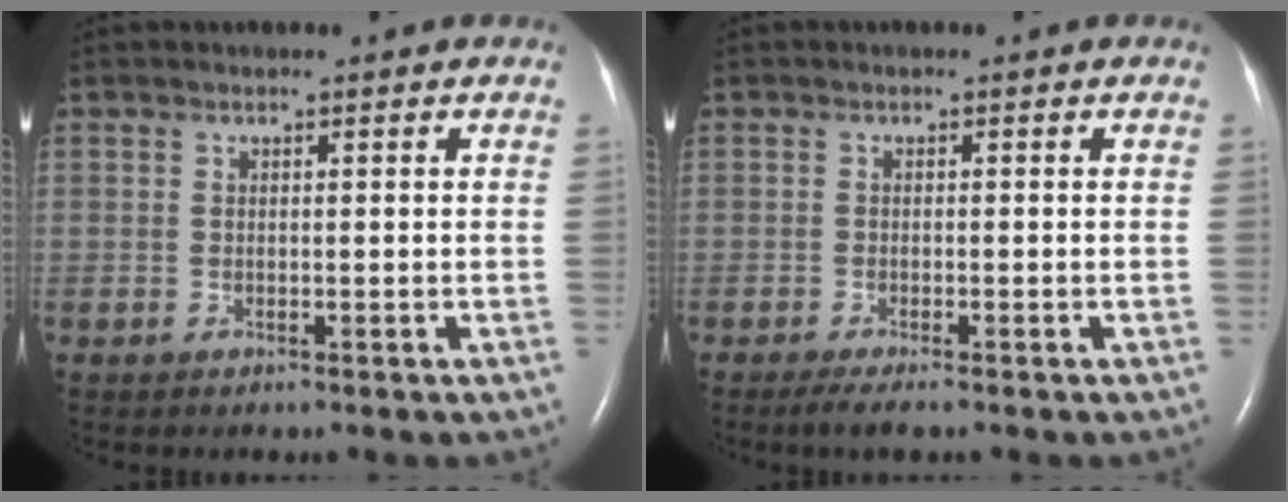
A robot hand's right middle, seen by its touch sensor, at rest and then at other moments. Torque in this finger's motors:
{"motor_torque": [0.14, -0.11, 0.00, 0.01]}